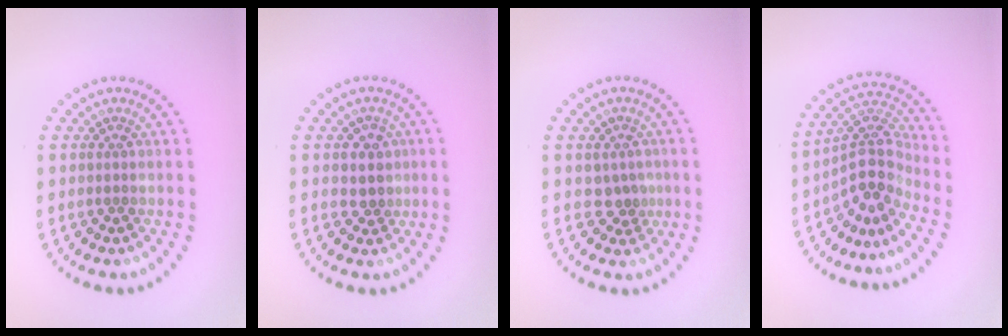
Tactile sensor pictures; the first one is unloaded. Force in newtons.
{"total": 1.7, "press": 1.5, "slide": 0.8}
{"total": 1.6, "press": 1.3, "slide": 1.0}
{"total": 4.1, "press": 3.1, "slide": 2.7}